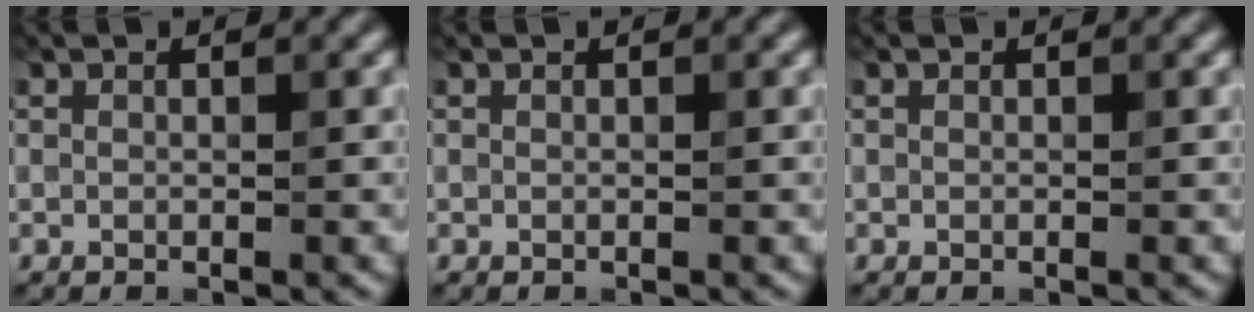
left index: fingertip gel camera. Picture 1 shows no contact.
{"total": 0.0}
{"total": 0.0}